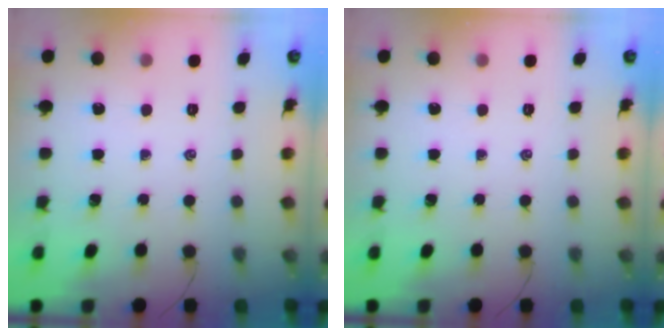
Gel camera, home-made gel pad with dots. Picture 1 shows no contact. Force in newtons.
{"total": 0.0}